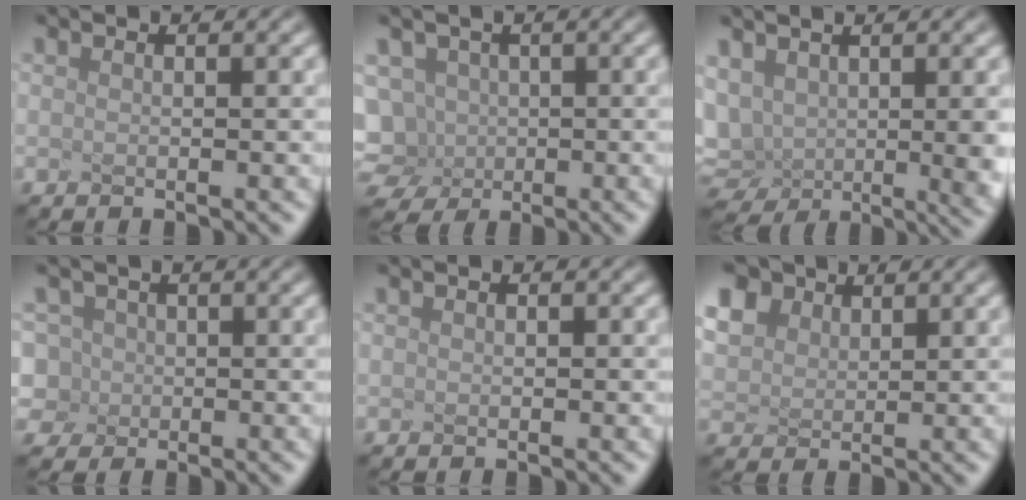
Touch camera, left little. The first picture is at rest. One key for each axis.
{"total": 4.0, "fx": -1.7, "fy": 3.4, "fz": 1.2, "tx": -0.067, "ty": -0.004, "tz": 0.015}
{"total": 3.9, "fx": 0.4, "fy": 2.1, "fz": 3.3, "tx": -0.106, "ty": -0.020, "tz": 0.062}
{"total": 1.7, "fx": -1.1, "fy": 0.8, "fz": -0.9, "tx": -0.015, "ty": -0.002, "tz": 0.018}
{"total": 0.9, "fx": -0.6, "fy": -0.5, "fz": -0.4, "tx": -0.013, "ty": -0.008, "tz": 0.016}
{"total": 4.3, "fx": 2.8, "fy": 2.9, "fz": 1.4, "tx": -0.101, "ty": 0.013, "tz": 0.085}